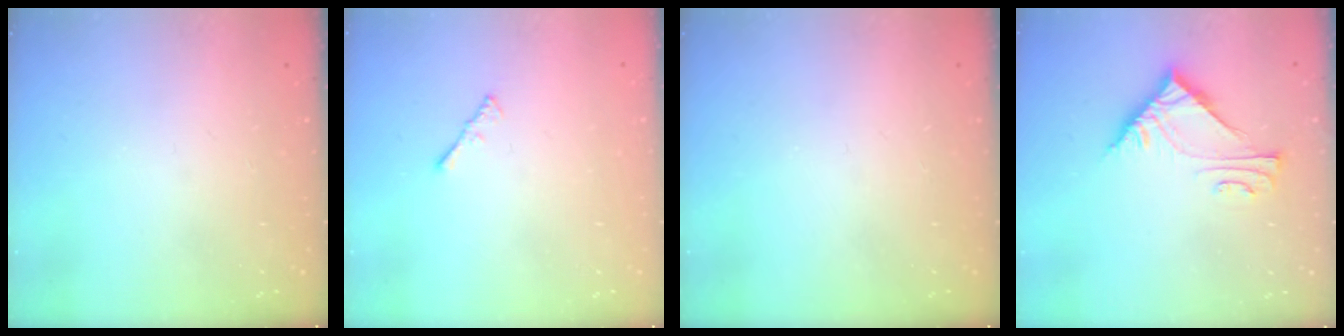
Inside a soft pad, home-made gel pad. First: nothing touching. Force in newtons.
{"total": 1.5, "press": 1.4, "slide": 0.4}
{"total": 0.0}
{"total": 7.7, "press": 7.7, "slide": 0.3}